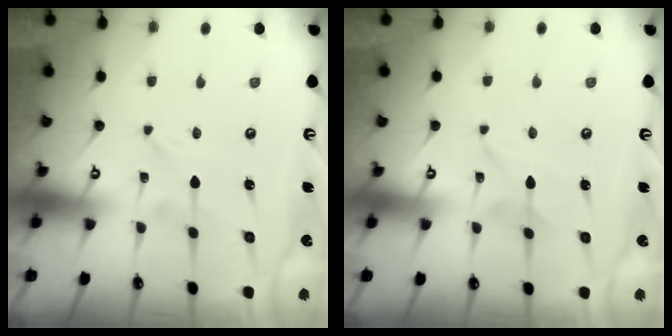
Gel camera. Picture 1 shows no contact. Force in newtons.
{"total": 1.0, "press": 1.0, "slide": 0.2}